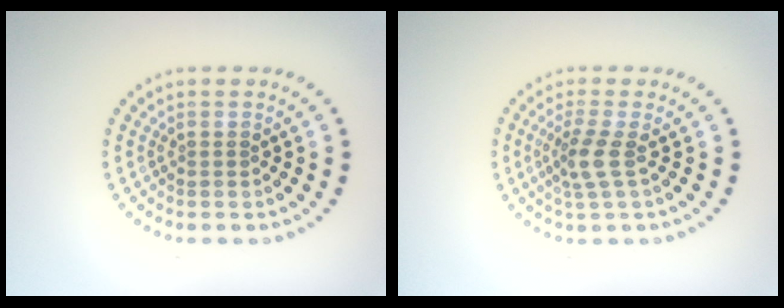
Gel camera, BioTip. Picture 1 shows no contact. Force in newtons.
{"total": 2.4, "press": 1.8, "slide": 1.6}